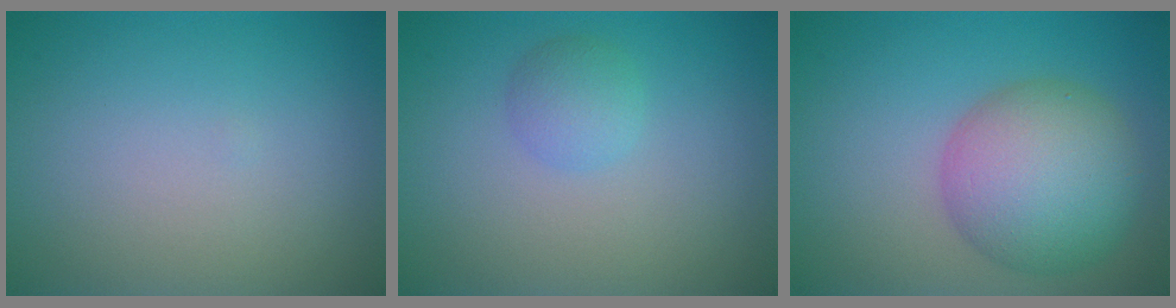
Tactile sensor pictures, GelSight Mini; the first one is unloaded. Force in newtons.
{"total": 1.9, "press": 1.9, "slide": 0.1}
{"total": 7.9, "press": 7.9, "slide": 0.1}